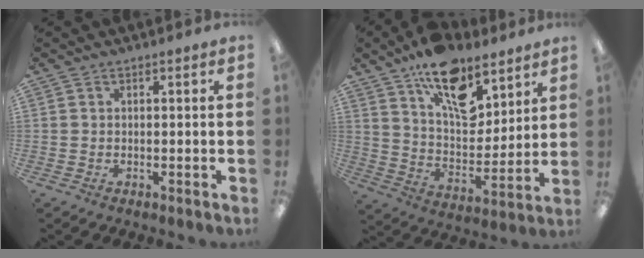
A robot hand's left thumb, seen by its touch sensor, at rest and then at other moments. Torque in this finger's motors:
{"motor_torque": [0.92, 0.28, 1.50, -1.27, 0.18]}